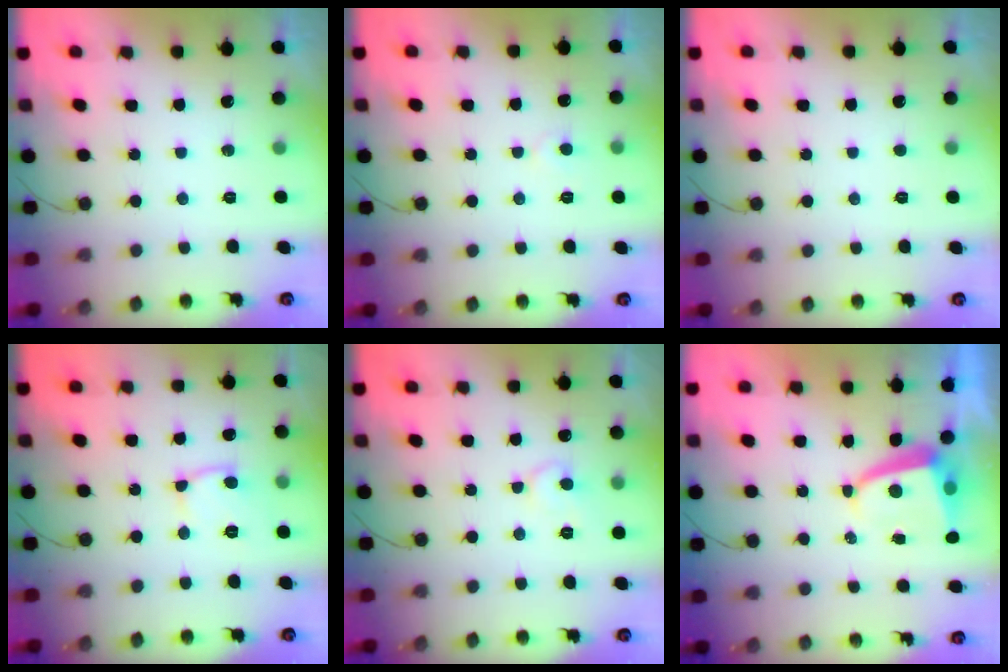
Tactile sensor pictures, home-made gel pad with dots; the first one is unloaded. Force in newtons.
{"total": 2.9, "press": 2.9, "slide": 0.3}
{"total": 1.6, "press": 1.6, "slide": 0.2}
{"total": 8.5, "press": 8.4, "slide": 1.1}
{"total": 6.5, "press": 6.5, "slide": 0.5}
{"total": 4.9, "press": 4.8, "slide": 0.5}